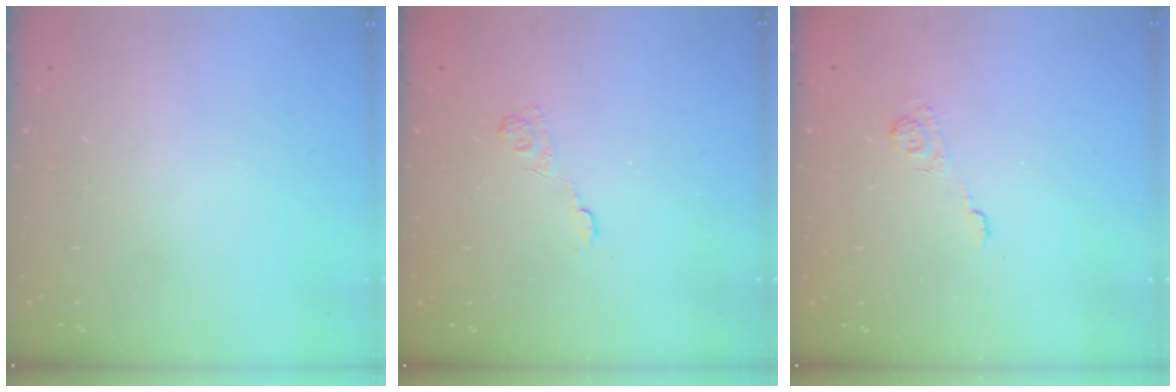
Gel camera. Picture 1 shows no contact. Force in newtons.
{"total": 3.2, "press": 2.9, "slide": 1.4}
{"total": 2.2, "press": 1.8, "slide": 1.3}